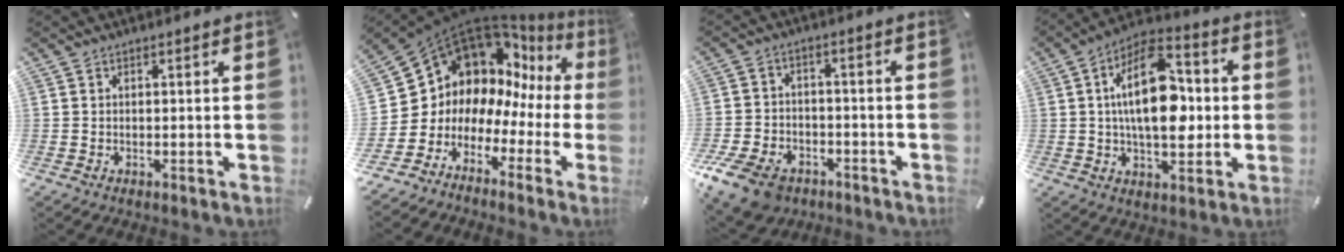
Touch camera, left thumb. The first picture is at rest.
{"total": 9.8, "force": [6.7, 7.1, 1.2], "torque": [-0.046, -0.098, 0.127]}
{"total": 10.6, "force": [-6.4, 6.9, 4.9], "torque": [-0.106, 0.039, -0.116]}
{"total": 18.2, "force": [1.3, 10.1, 15.1], "torque": [-0.275, 0.000, 0.019]}